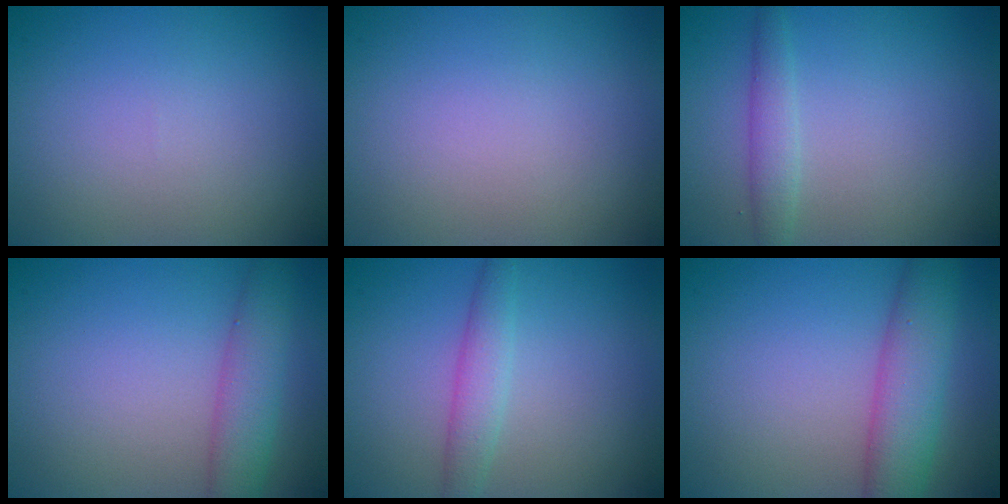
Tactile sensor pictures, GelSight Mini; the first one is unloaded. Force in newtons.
{"total": 0.0}
{"total": 1.9, "press": 1.9, "slide": 0.0}
{"total": 3.9, "press": 3.9, "slide": 0.1}
{"total": 2.3, "press": 2.3, "slide": 0.1}
{"total": 5.4, "press": 5.4, "slide": 0.1}